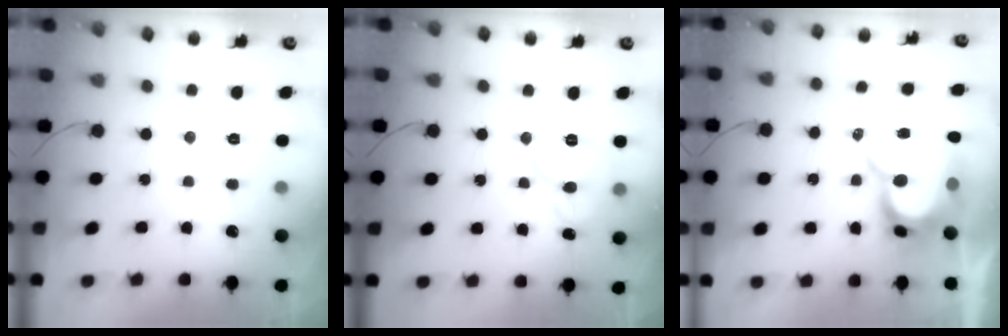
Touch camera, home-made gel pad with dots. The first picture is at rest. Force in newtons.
{"total": 9.7, "press": 9.6, "slide": 1.1}
{"total": 14.7, "press": 14.6, "slide": 1.4}